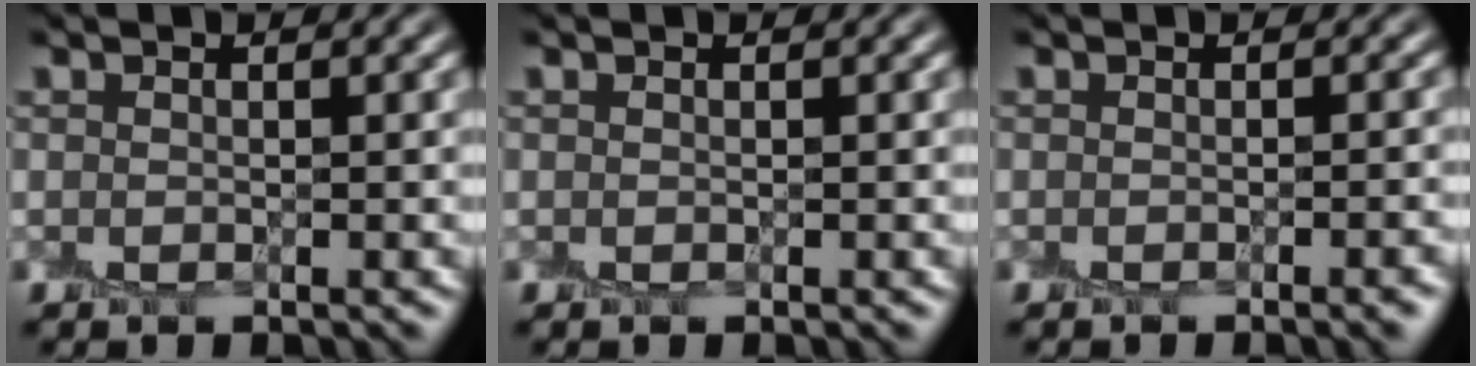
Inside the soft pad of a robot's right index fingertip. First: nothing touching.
{"total": 0.0}
{"total": 2.2, "force": [-1.0, 0.6, 1.8], "torque": [-0.011, 0.001, -0.012]}